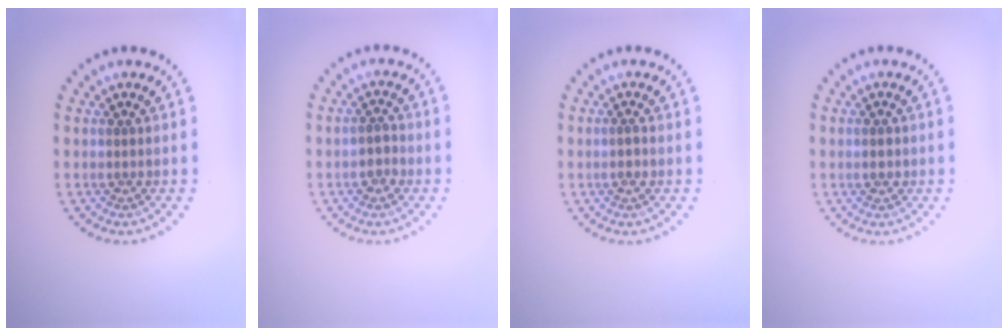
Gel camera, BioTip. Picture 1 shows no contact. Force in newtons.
{"total": 1.3, "press": 1.3, "slide": 0.3}
{"total": 0.7, "press": 0.6, "slide": 0.4}
{"total": 1.5, "press": 1.4, "slide": 0.2}